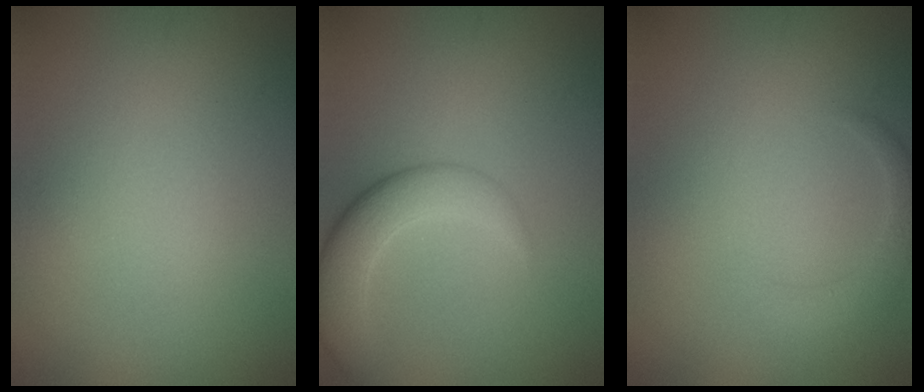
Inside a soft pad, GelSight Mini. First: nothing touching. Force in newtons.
{"total": 4.4, "press": 4.4, "slide": 0.4}
{"total": 1.5, "press": 1.5, "slide": 0.1}